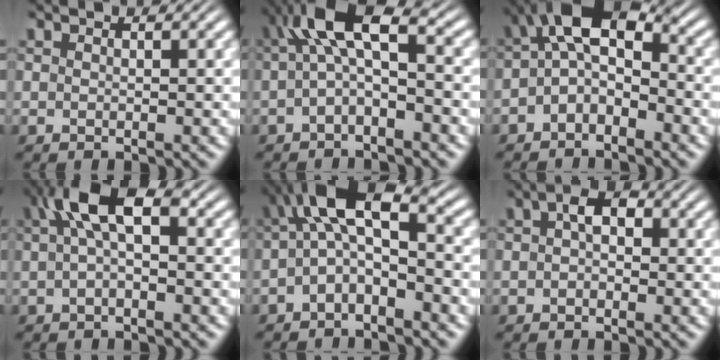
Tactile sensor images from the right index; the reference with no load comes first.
{"total": 7.0, "force": [1.2, 3.4, 6.0], "torque": [-0.114, 0.001, 0.017]}
{"total": 7.9, "force": [0.7, 5.4, 5.8], "torque": [-0.103, -0.016, 0.004]}
{"total": 7.0, "force": [1.9, 3.3, 5.9], "torque": [-0.108, 0.010, 0.026]}
{"total": 7.8, "force": [0.7, 4.6, 6.3], "torque": [-0.120, -0.008, 0.007]}
{"total": 3.8, "force": [0.9, 2.4, 2.8], "torque": [-0.036, 0.005, 0.006]}